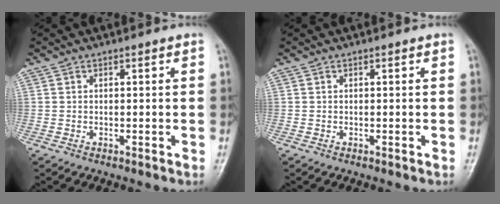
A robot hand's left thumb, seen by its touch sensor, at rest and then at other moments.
{"total": 0.0}